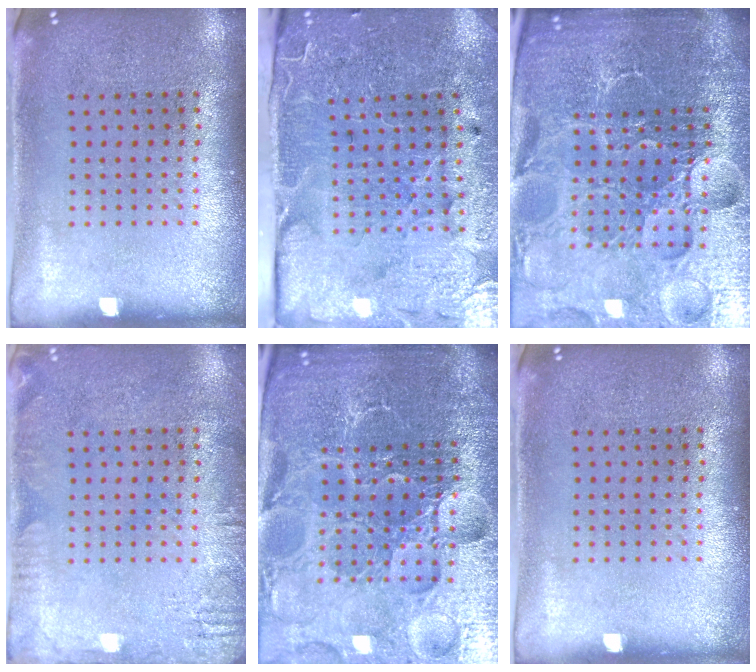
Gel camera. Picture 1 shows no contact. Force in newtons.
{"total": 3.5, "press": 3.4, "slide": 0.7}
{"total": 6.5, "press": 5.8, "slide": 3.0}
{"total": 2.2, "press": 2.2, "slide": 0.3}
{"total": 5.7, "press": 5.3, "slide": 2.2}
{"total": 0.0}